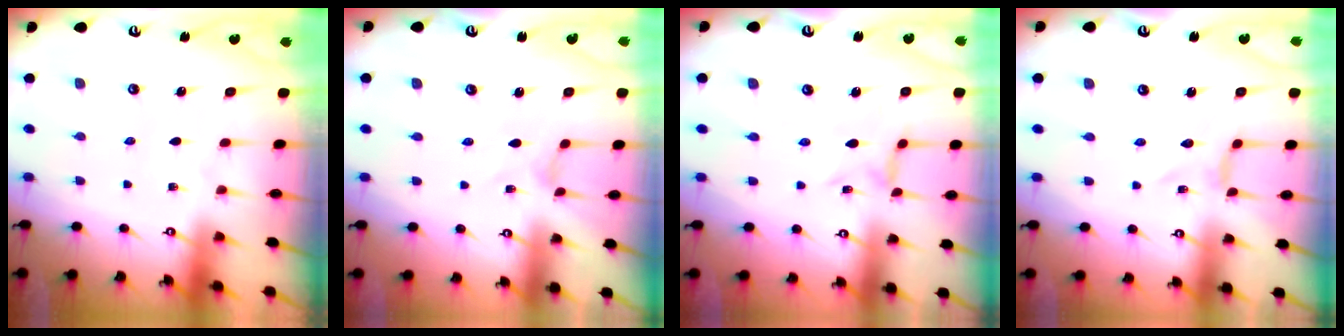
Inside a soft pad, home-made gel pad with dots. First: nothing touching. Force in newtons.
{"total": 0.0}
{"total": 0.6, "press": 0.5, "slide": 0.2}
{"total": 0.0}